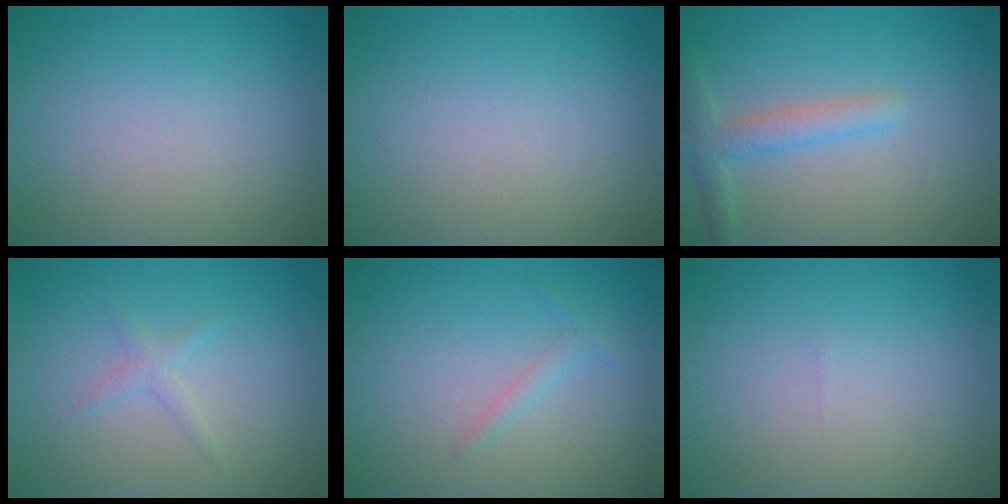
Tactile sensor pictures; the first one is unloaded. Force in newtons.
{"total": 0.0}
{"total": 2.6, "press": 2.6, "slide": 0.2}
{"total": 1.1, "press": 1.1, "slide": 0.0}
{"total": 1.1, "press": 1.1, "slide": 0.0}
{"total": 0.0}